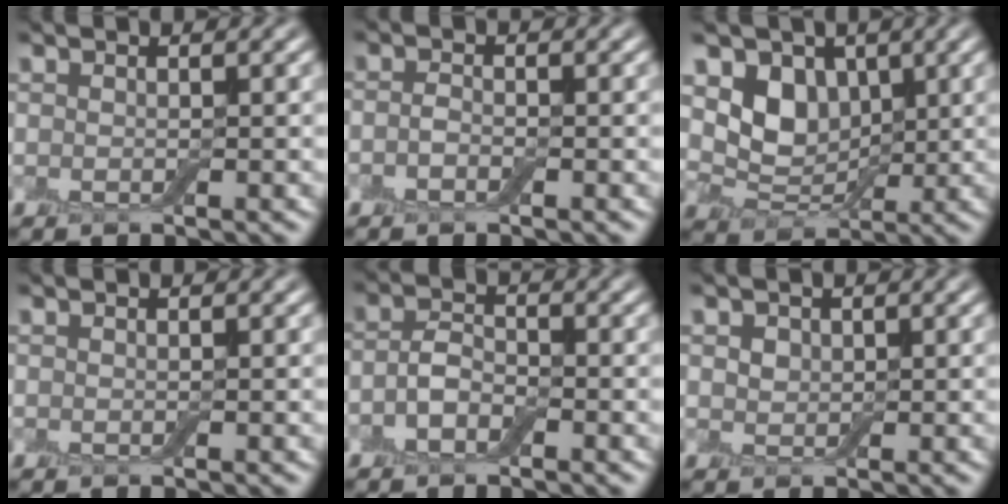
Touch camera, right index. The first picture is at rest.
{"total": 1.1, "force": [-0.8, 0.5, 0.4], "torque": [-0.009, 0.000, -0.017]}
{"total": 4.5, "force": [1.0, 3.6, 2.6], "torque": [-0.051, -0.013, 0.012]}
{"total": 0.0}
{"total": 2.4, "force": [-1.3, 1.4, 1.4], "torque": [-0.028, 0.003, -0.031]}
{"total": 1.4, "force": [0.5, 1.2, 0.5], "torque": [-0.008, 0.002, 0.008]}